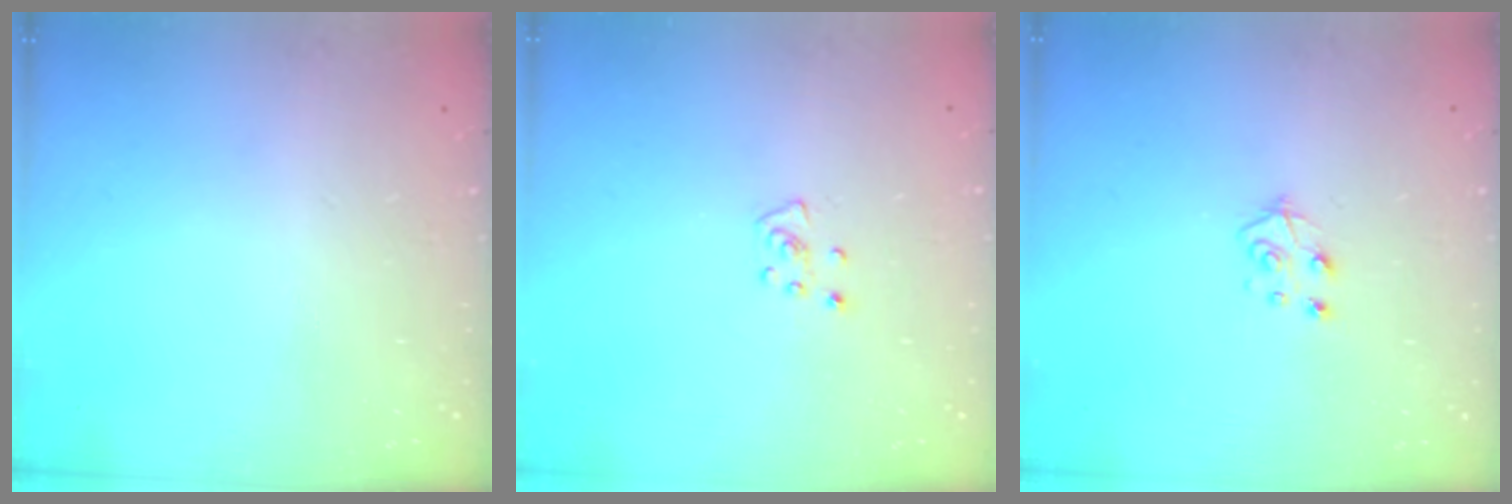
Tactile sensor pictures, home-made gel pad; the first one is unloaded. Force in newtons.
{"total": 4.3, "press": 4.2, "slide": 0.4}
{"total": 4.8, "press": 4.8, "slide": 0.4}